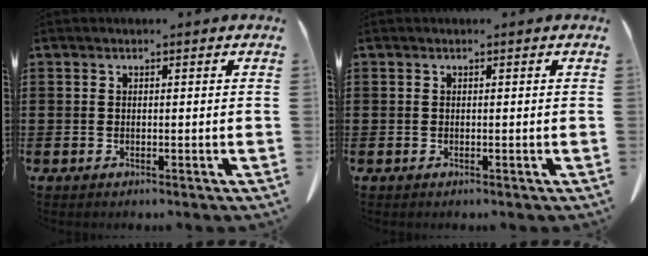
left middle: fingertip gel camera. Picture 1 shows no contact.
{"total": 0.0}